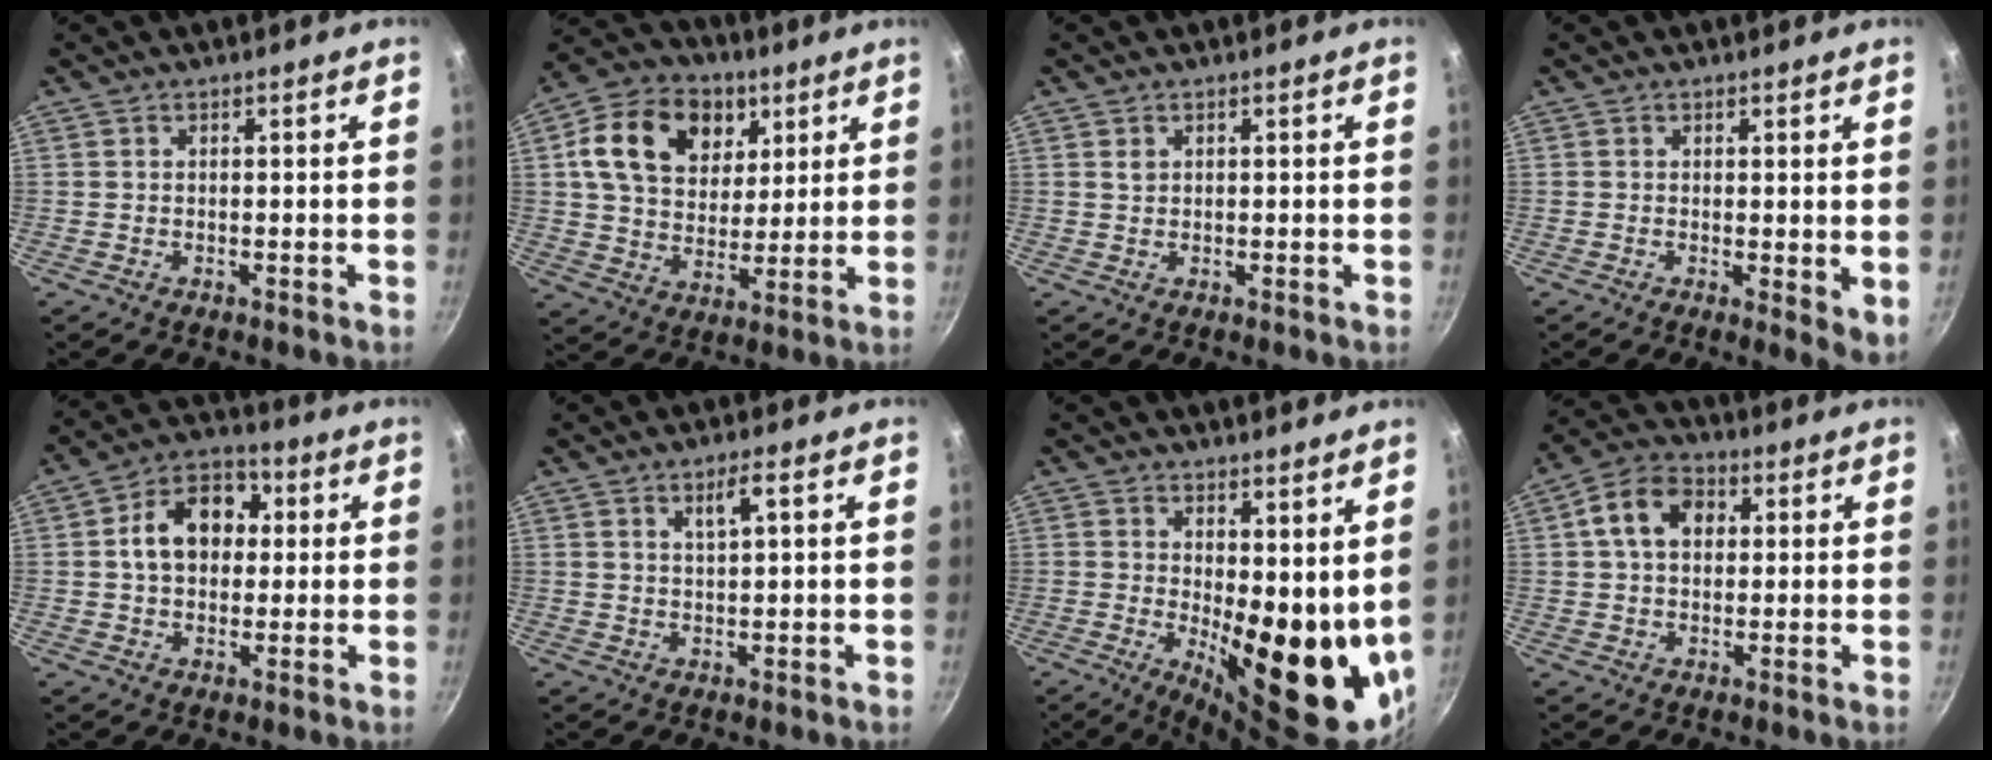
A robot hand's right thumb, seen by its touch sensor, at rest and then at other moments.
{"total": 17.6, "force": [6.4, 13.1, 10.0], "torque": [-0.151, -0.008, 0.101]}
{"total": 1.0, "force": [0.4, 0.7, 0.5], "torque": [-0.007, 0.000, 0.009]}
{"total": 4.4, "force": [0.7, 1.9, 3.9], "torque": [-0.046, -0.012, 0.009]}
{"total": 12.1, "force": [1.7, 9.1, 7.8], "torque": [-0.085, 0.023, 0.011]}
{"total": 3.3, "force": [1.3, 0.7, 2.9], "torque": [-0.049, 0.004, 0.028]}
{"total": 16.8, "force": [2.6, 7.0, 15.0], "torque": [-0.163, -0.044, 0.052]}
{"total": 9.6, "force": [2.1, 7.0, 6.2], "torque": [-0.087, 0.017, 0.021]}